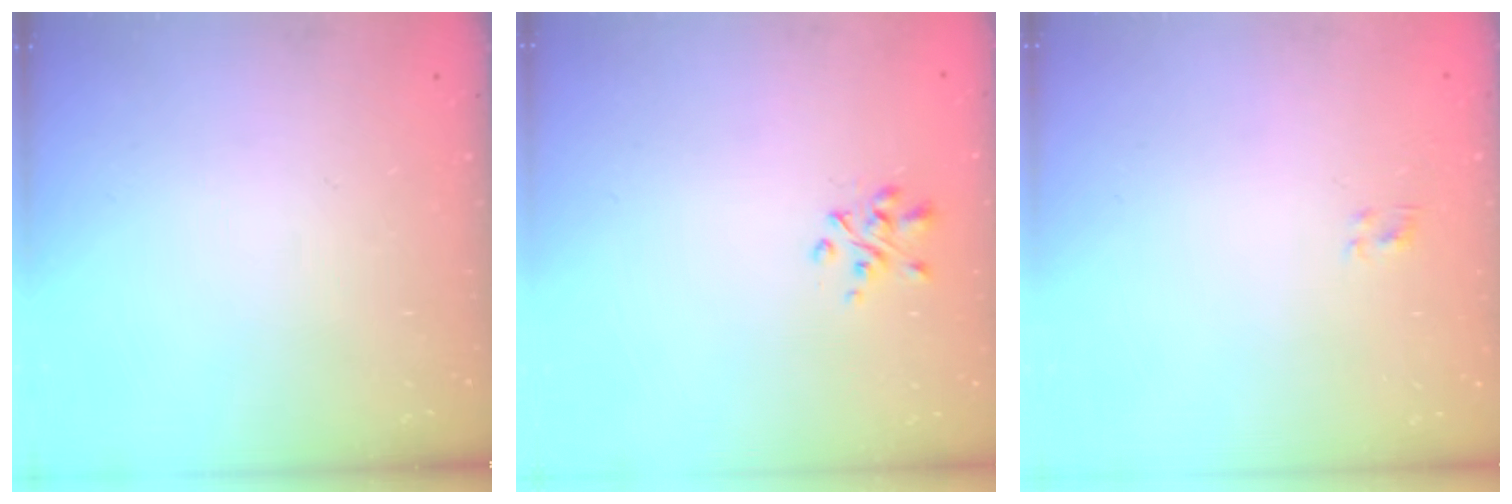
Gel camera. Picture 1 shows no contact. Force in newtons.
{"total": 2.5, "press": 2.3, "slide": 0.8}
{"total": 0.5, "press": 0.3, "slide": 0.4}